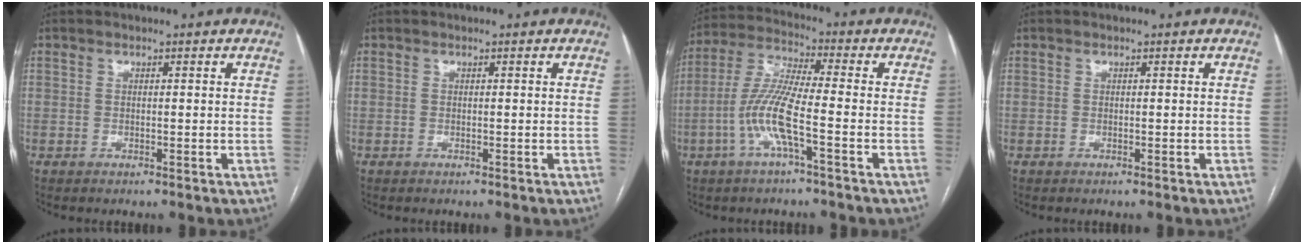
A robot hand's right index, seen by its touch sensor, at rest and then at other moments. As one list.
[{"total": 0.0}, {"total": 9.3, "force": [-3.0, 0.4, 8.7], "torque": [-0.190, 0.006, -0.063]}, {"total": 0.0}]